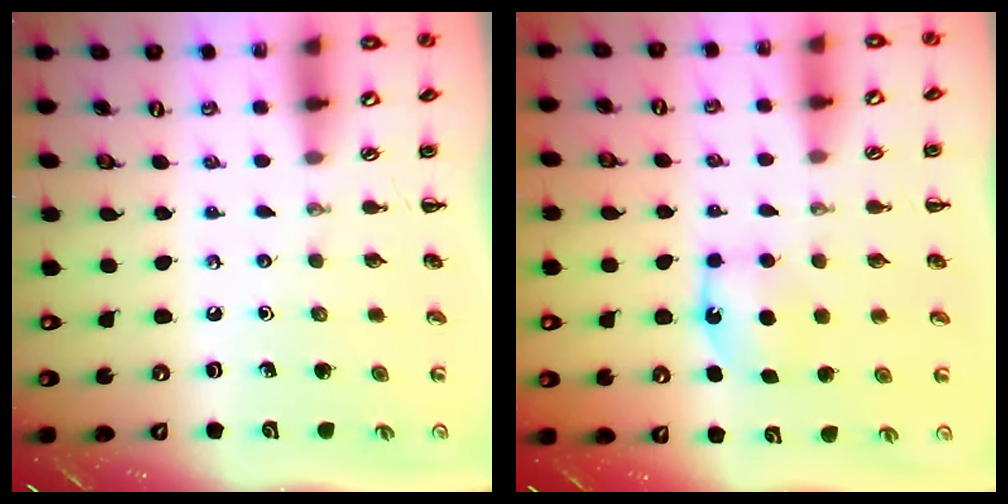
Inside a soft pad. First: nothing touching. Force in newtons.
{"total": 6.1, "press": 5.8, "slide": 1.9}